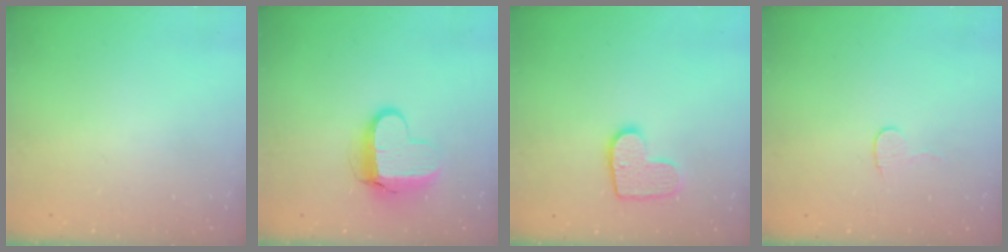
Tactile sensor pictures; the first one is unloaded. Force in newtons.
{"total": 9.9, "press": 9.8, "slide": 0.9}
{"total": 10.4, "press": 10.4, "slide": 0.5}
{"total": 5.0, "press": 5.0, "slide": 0.4}